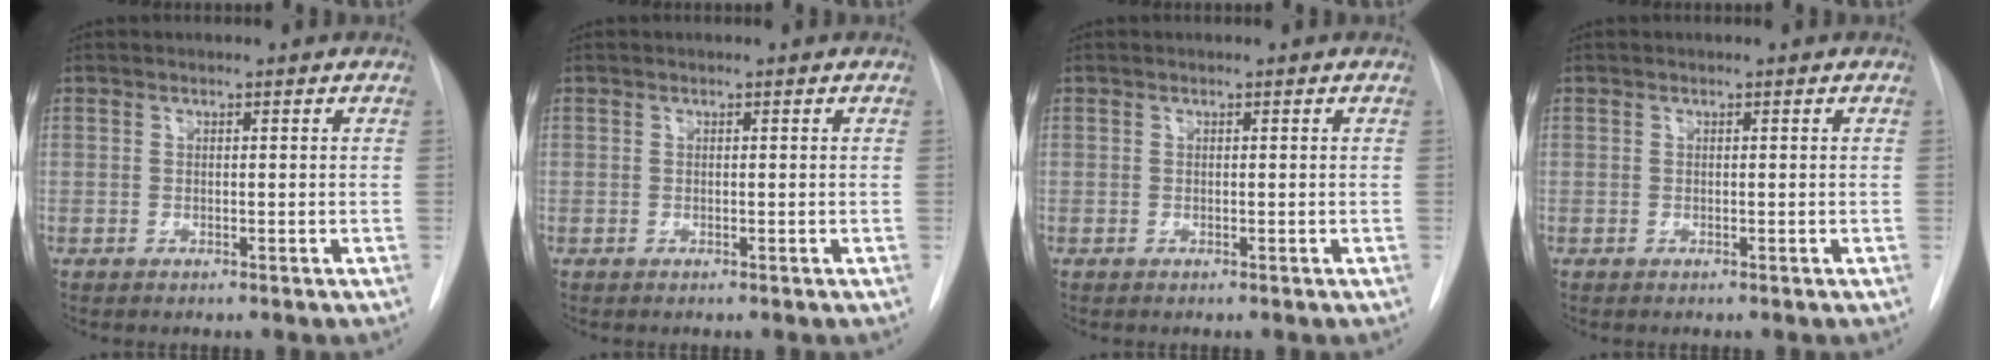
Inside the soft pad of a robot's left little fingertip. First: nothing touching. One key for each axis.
{"total": 0.0}
{"total": 0.0}
{"total": 0.0}